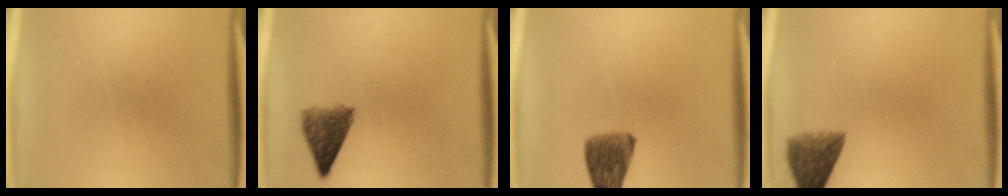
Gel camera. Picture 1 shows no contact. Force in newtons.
{"total": 5.2}
{"total": 7.4}
{"total": 5.7}